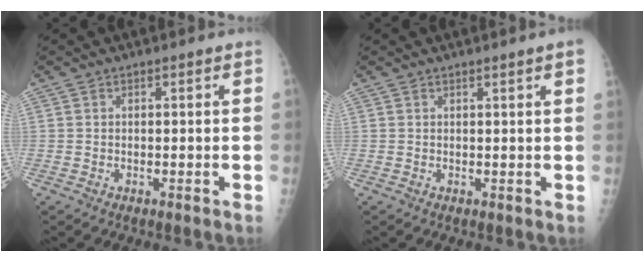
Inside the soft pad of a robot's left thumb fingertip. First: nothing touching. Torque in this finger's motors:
{"motor_torque": [1.00, 0.84, 0.55, -0.52, 0.00]}